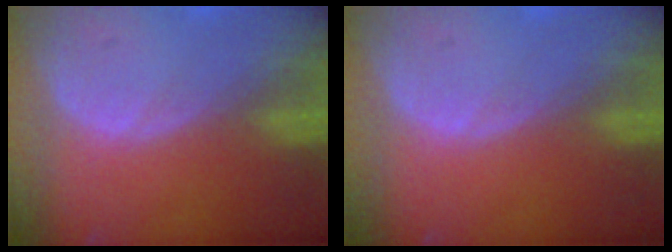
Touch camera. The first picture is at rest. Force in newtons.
{"total": 0.0}